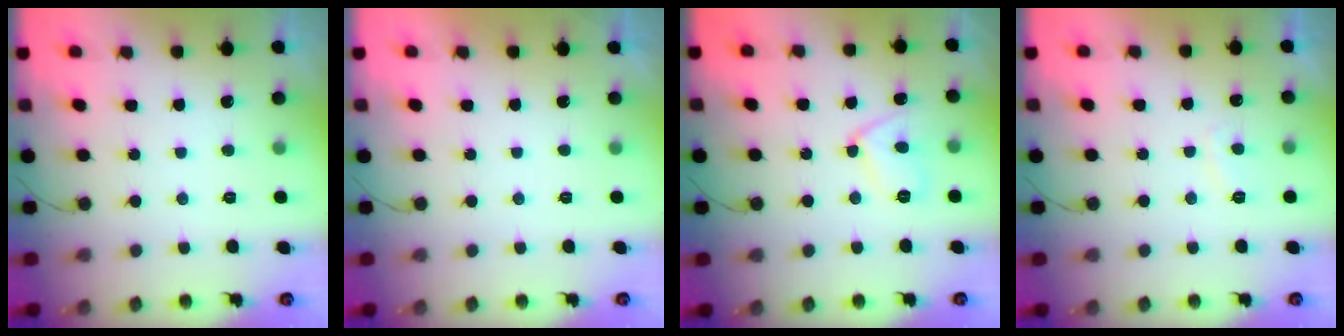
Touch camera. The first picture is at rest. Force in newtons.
{"total": 2.2, "press": 2.1, "slide": 0.3}
{"total": 7.2, "press": 7.1, "slide": 0.7}
{"total": 2.8, "press": 2.7, "slide": 0.7}